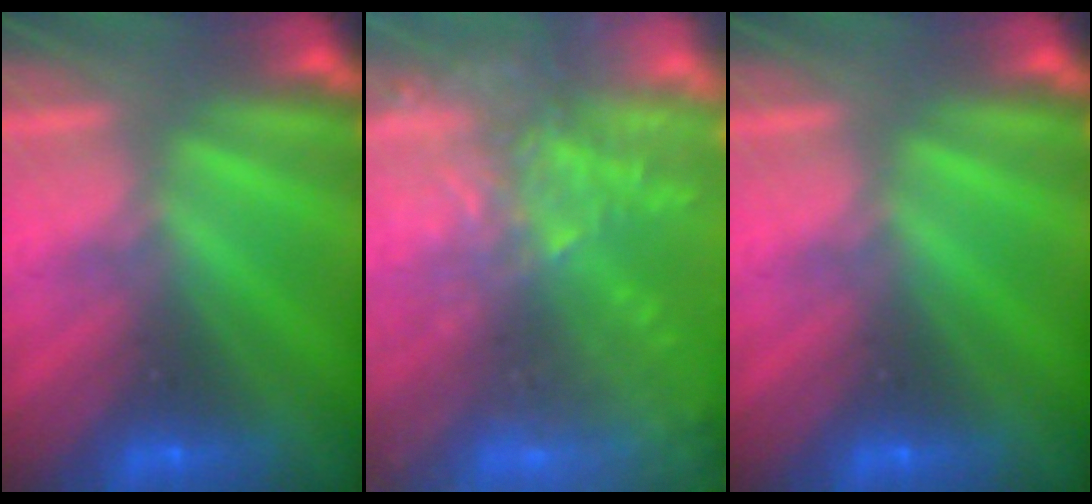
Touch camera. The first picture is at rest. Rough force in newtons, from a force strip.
{"total": 8.2}
{"total": 0.0}